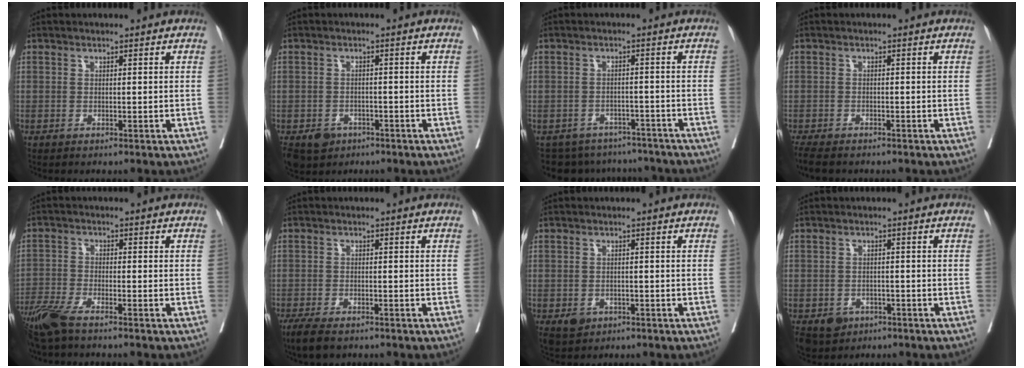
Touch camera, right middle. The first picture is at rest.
{"total": 6.1, "force": [-3.7, 4.4, 2.1], "torque": [-0.035, 0.000, -0.053]}
{"total": 10.9, "force": [-9.8, 4.7, 1.0], "torque": [-0.015, 0.017, -0.116]}
{"total": 5.1, "force": [-4.3, 1.4, 2.4], "torque": [-0.040, -0.012, -0.068]}
{"total": 7.0, "force": [-5.6, 0.8, 4.2], "torque": [-0.085, -0.018, -0.110]}
{"total": 4.9, "force": [-3.7, 1.5, 2.8], "torque": [-0.051, -0.011, -0.058]}
{"total": 3.1, "force": [-1.6, 2.4, 1.1], "torque": [-0.015, 0.000, -0.017]}
{"total": 5.4, "force": [-3.1, 4.1, 1.7], "torque": [-0.025, 0.001, -0.041]}